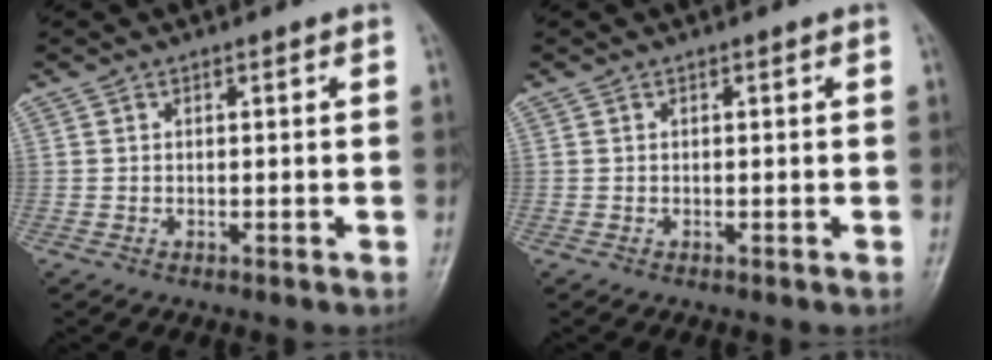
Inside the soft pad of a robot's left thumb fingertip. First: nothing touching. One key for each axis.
{"total": 0.0}